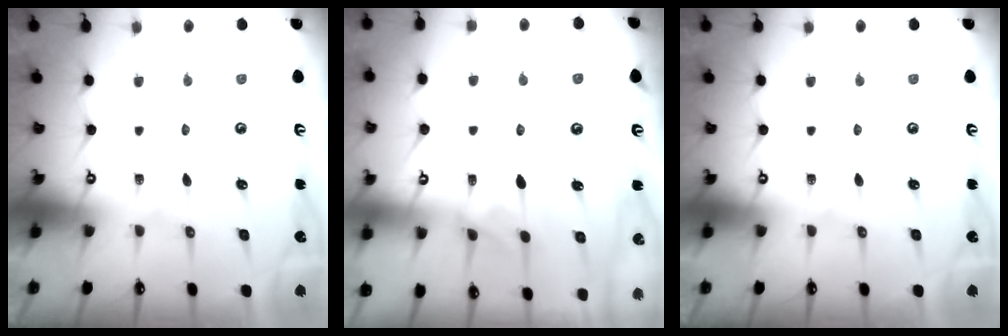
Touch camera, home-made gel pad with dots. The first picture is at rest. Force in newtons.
{"total": 2.4, "press": 2.2, "slide": 1.1}
{"total": 0.0}